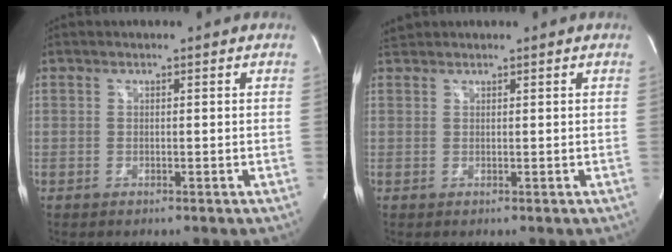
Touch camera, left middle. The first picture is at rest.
{"total": 1.3, "force": [1.3, 0.2, -0.2], "torque": [-0.009, 0.012, 0.029]}